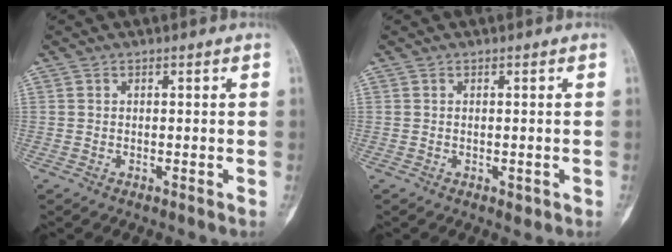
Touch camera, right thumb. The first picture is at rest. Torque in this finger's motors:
{"motor_torque": [0.44, 0.32, -0.10, -0.05, 0.01]}